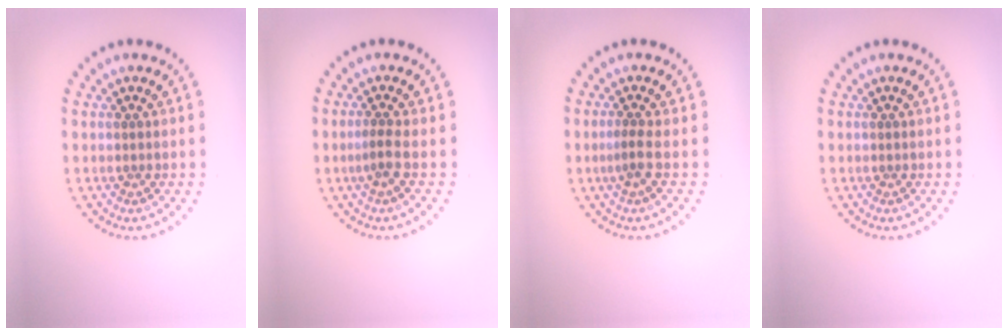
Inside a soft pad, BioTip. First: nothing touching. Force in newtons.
{"total": 1.5, "press": 1.0, "slide": 1.1}
{"total": 1.5, "press": 1.0, "slide": 1.2}
{"total": 0.0}